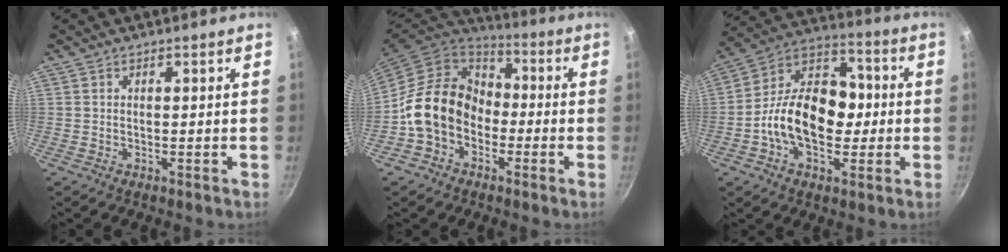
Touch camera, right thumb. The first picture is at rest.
{"total": 15.2, "force": [-3.0, 12.1, 8.6], "torque": [-0.115, 0.047, -0.068]}
{"total": 17.9, "force": [-2.0, 12.0, 13.1], "torque": [-0.178, 0.041, -0.053]}